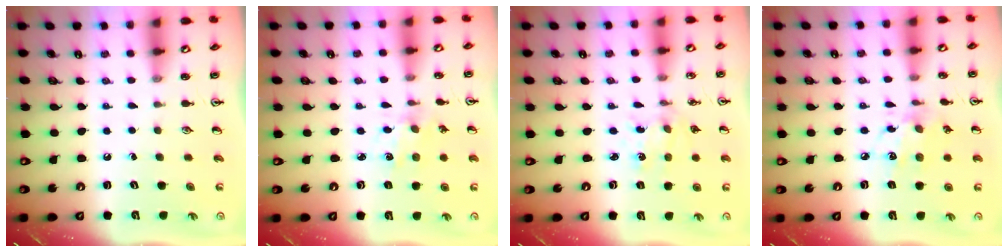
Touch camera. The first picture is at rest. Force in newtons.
{"total": 1.3, "press": 1.3, "slide": 0.1}
{"total": 1.4, "press": 1.4, "slide": 0.2}
{"total": 8.6, "press": 8.6, "slide": 0.6}